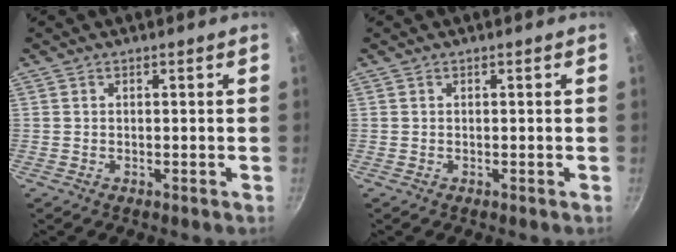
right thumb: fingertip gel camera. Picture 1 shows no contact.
{"total": 0.0}